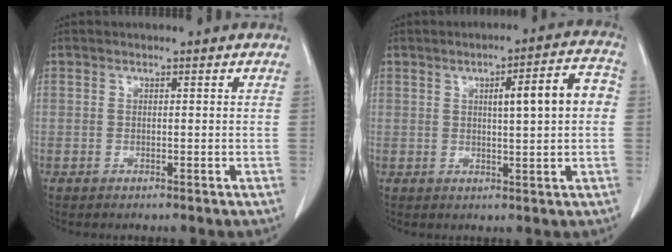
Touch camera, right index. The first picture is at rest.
{"total": 8.0, "force": [1.1, 0.9, 7.9], "torque": [-0.111, 0.019, 0.015]}